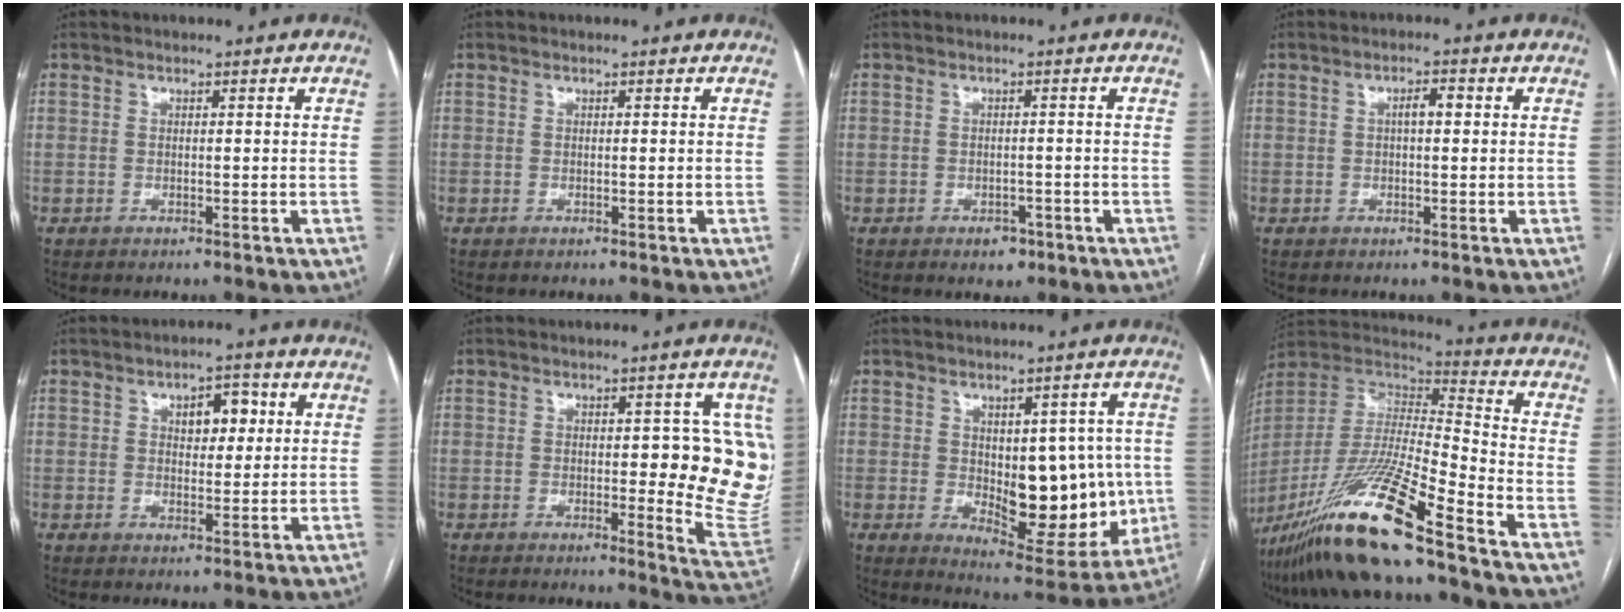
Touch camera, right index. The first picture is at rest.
{"total": 0.0}
{"total": 2.4, "force": [-1.5, 1.6, 1.1], "torque": [-0.009, 0.004, -0.012]}
{"total": 2.4, "force": [0.4, 0.7, 2.3], "torque": [-0.039, 0.007, 0.006]}
{"total": 4.9, "force": [1.6, 2.6, 3.9], "torque": [-0.054, 0.012, 0.025]}
{"total": 12.4, "force": [1.4, 3.9, 11.7], "torque": [-0.112, -0.002, 0.011]}
{"total": 14.4, "force": [-0.6, 6.7, 12.7], "torque": [-0.159, -0.001, 0.013]}
{"total": 21.5, "force": [-15.4, -0.3, 15.0], "torque": [-0.329, -0.040, -0.294]}